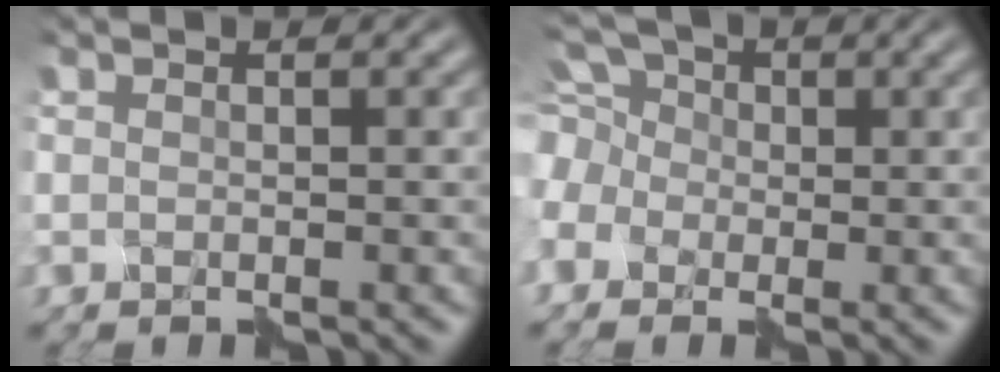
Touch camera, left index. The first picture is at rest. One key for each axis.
{"total": 7.3, "fx": -0.4, "fy": 6.6, "fz": 3.2, "tx": -0.084, "ty": 0.035, "tz": -0.054}